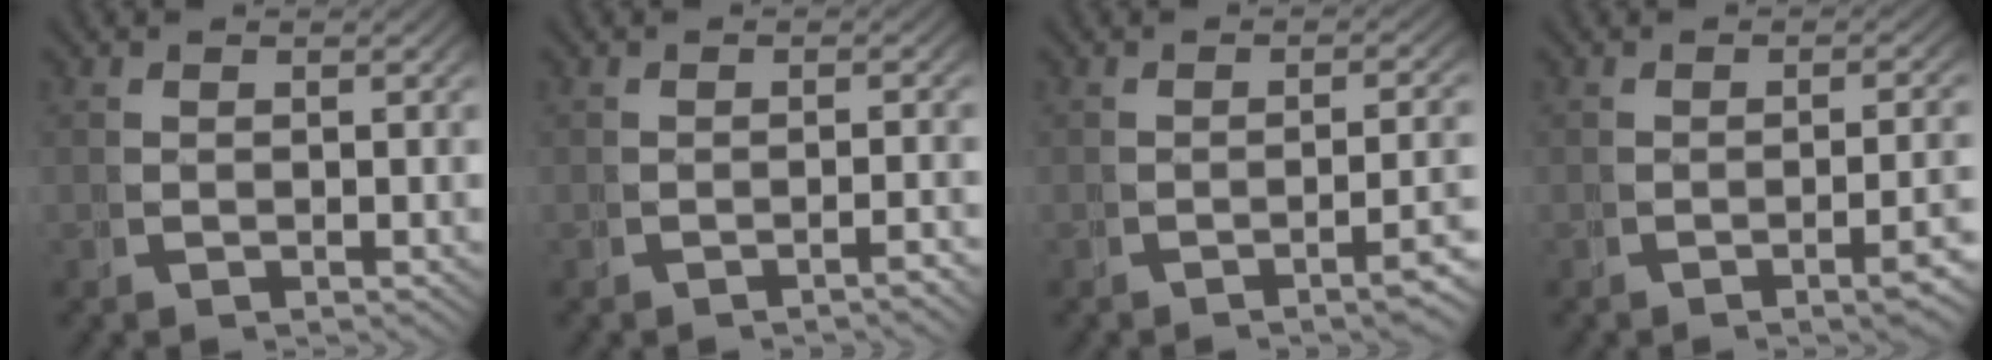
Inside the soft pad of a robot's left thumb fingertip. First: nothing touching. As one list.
[{"total": 1.2, "force": [-0.9, -0.3, 0.7], "torque": [-0.012, 0.005, -0.015]}, {"total": 3.3, "force": [-1.7, 0.3, 2.8], "torque": [-0.032, 0.007, -0.028]}, {"total": 2.9, "force": [-1.3, 0.2, 2.6], "torque": [-0.030, 0.009, -0.023]}]